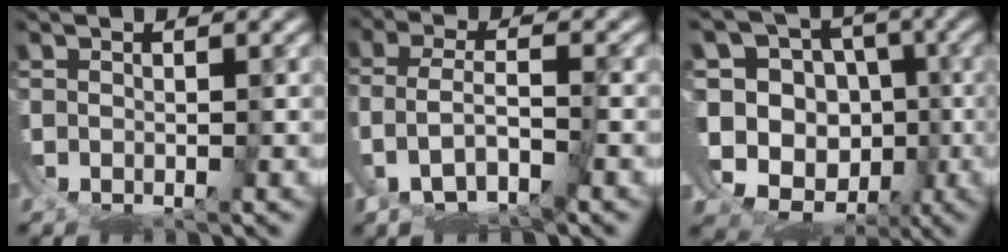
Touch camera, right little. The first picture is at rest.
{"total": 6.0, "force": [-1.5, 4.7, 3.5], "torque": [-0.100, -0.014, -0.022]}
{"total": 13.9, "force": [-1.7, 12.9, 4.9], "torque": [-0.131, -0.062, -0.021]}